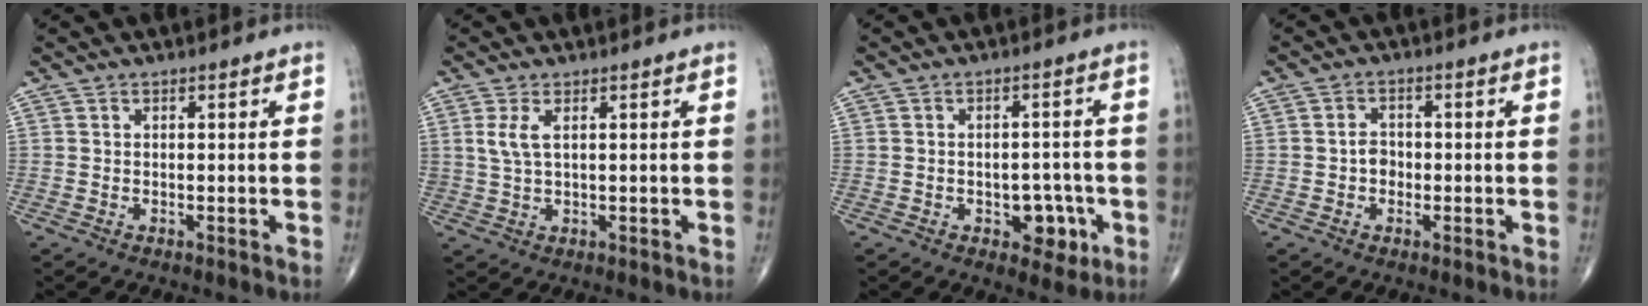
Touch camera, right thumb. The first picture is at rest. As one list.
[{"total": 3.5, "force": [1.2, 1.4, 3.0], "torque": [-0.070, -0.001, 0.032]}, {"total": 6.2, "force": [-2.3, 4.0, 4.2], "torque": [-0.019, 0.015, -0.025]}, {"total": 3.0, "force": [-0.5, 2.4, 1.7], "torque": [-0.014, 0.008, -0.013]}]